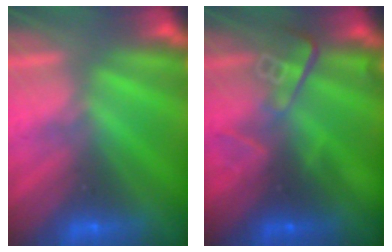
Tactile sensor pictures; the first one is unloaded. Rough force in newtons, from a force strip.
{"total": 2.8}